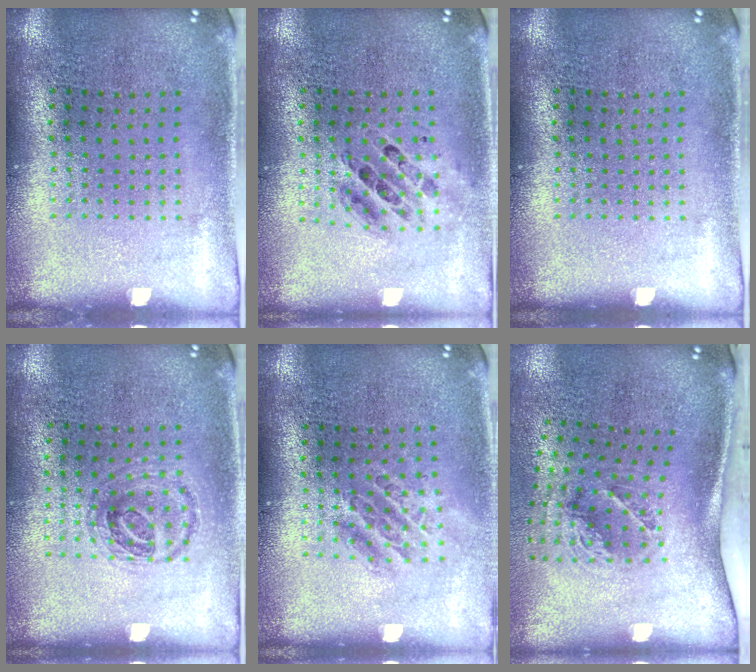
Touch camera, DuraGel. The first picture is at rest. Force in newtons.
{"total": 0.7, "press": 0.7, "slide": 0.1}
{"total": 0.0}
{"total": 0.9, "press": 0.9, "slide": 0.2}
{"total": 1.3, "press": 1.0, "slide": 0.7}
{"total": 2.0, "press": 1.3, "slide": 1.5}